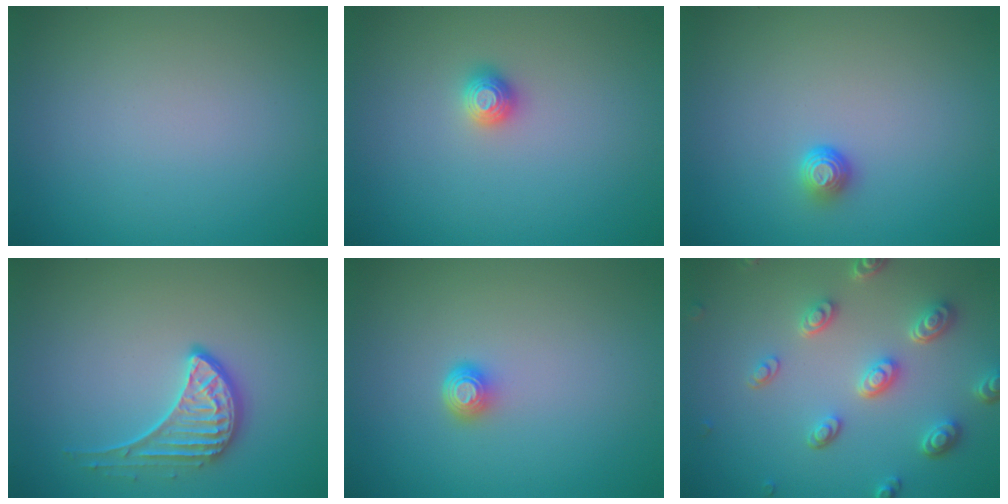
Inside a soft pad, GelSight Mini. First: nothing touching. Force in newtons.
{"total": 1.2, "press": 1.1, "slide": 0.2}
{"total": 1.2, "press": 0.9, "slide": 0.8}
{"total": 2.7, "press": 2.2, "slide": 1.6}
{"total": 1.5, "press": 1.1, "slide": 1.1}
{"total": 4.9, "press": 3.8, "slide": 3.1}